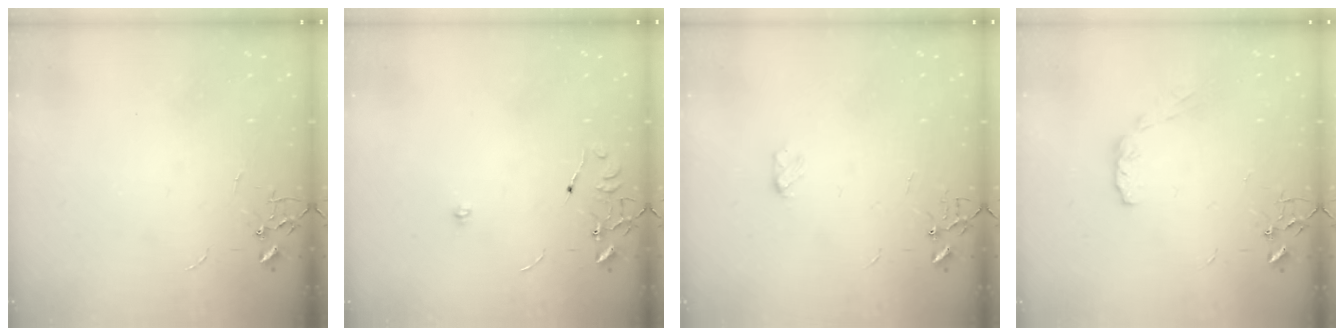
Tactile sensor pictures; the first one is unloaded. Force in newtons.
{"total": 6.4, "press": 6.4, "slide": 0.7}
{"total": 3.3, "press": 3.3, "slide": 0.6}
{"total": 5.5, "press": 5.5, "slide": 0.5}